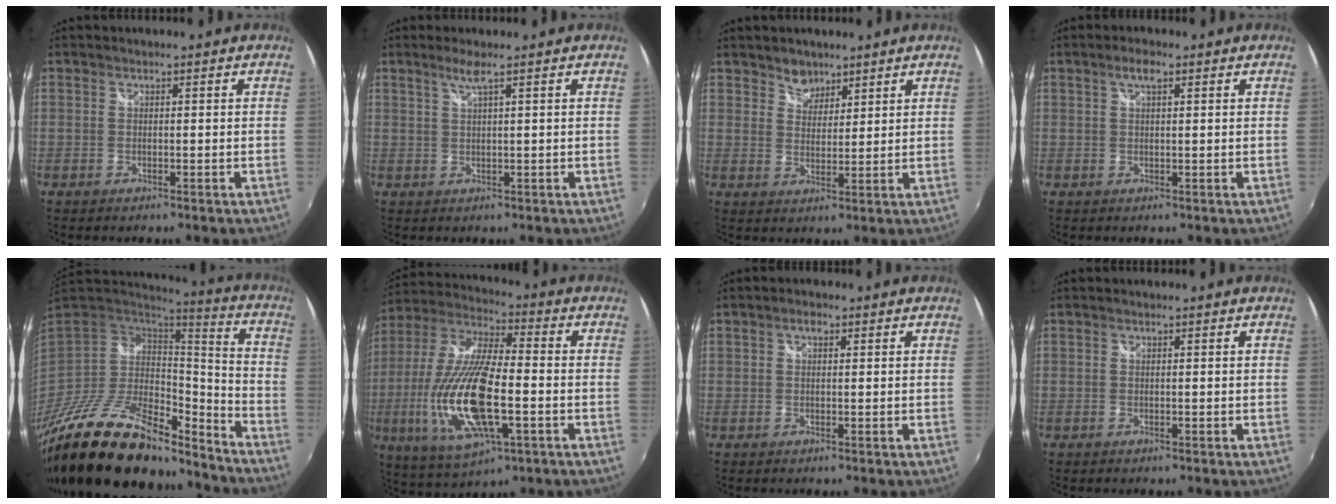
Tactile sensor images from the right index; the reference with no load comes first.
{"total": 2.1, "force": [1.3, -0.5, 1.6], "torque": [-0.032, -0.001, 0.027]}
{"total": 4.0, "force": [3.1, 2.5, 0.5], "torque": [0.001, 0.007, 0.053]}
{"total": 2.3, "force": [1.2, 0.7, 1.9], "torque": [-0.034, 0.007, 0.018]}
{"total": 27.2, "force": [-20.2, 10.0, 15.2], "torque": [-0.276, -0.015, -0.324]}
{"total": 20.8, "force": [-4.8, 7.1, 18.9], "torque": [-0.391, -0.024, -0.083]}
{"total": 1.4, "force": [0.6, 0.9, 1.0], "torque": [-0.016, 0.006, 0.008]}
{"total": 0.0}